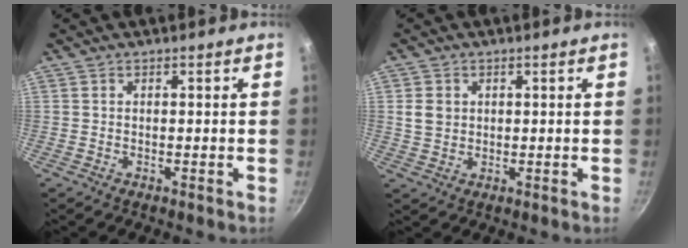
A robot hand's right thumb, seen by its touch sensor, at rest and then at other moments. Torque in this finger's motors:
{"motor_torque": [-0.81, 0.91, 0.28, -0.26, 0.27]}